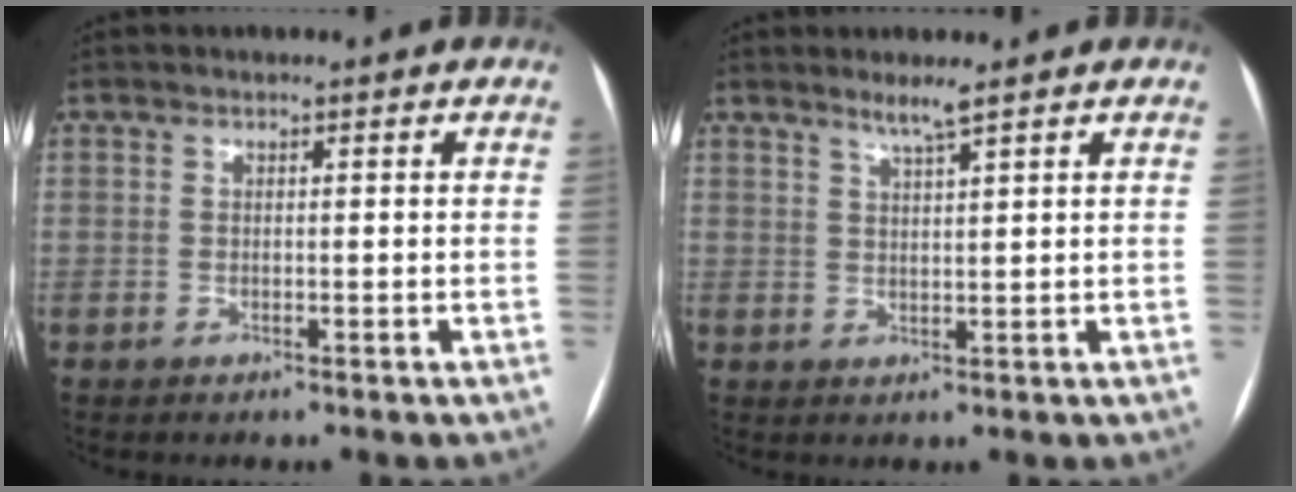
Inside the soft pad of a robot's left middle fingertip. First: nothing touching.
{"total": 2.5, "force": [2.0, -0.5, 1.5], "torque": [-0.035, -0.004, 0.039]}